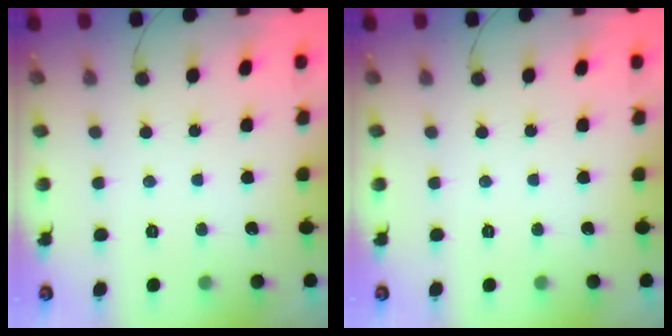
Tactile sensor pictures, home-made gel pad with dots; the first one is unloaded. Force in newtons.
{"total": 0.0}